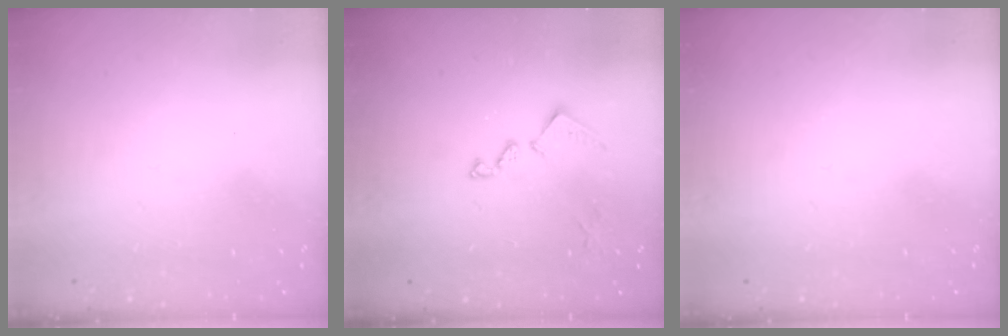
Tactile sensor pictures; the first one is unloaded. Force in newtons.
{"total": 10.6, "press": 10.5, "slide": 0.5}
{"total": 0.0}